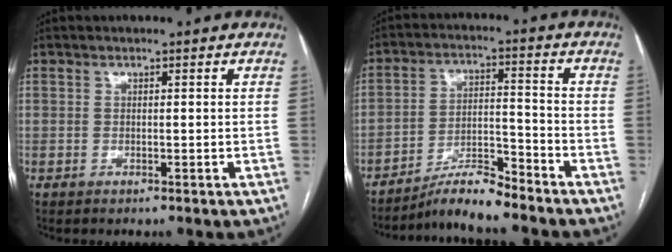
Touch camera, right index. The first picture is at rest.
{"total": 7.4, "force": [-6.9, 0.0, 2.8], "torque": [-0.046, 0.000, -0.120]}